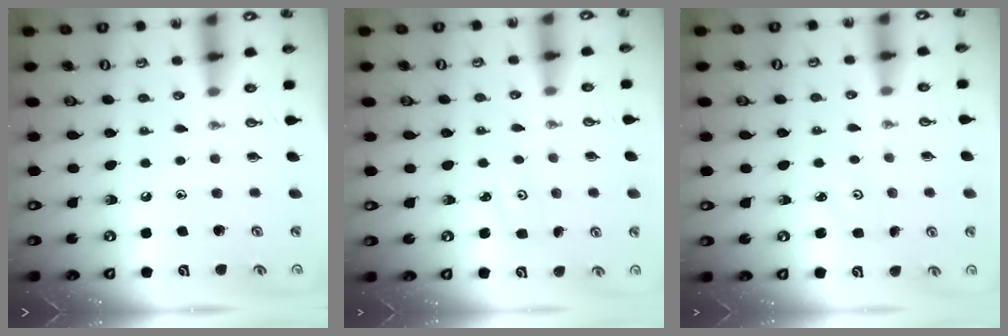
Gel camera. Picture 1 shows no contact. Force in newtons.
{"total": 3.1, "press": 3.1, "slide": 0.3}
{"total": 2.6, "press": 2.6, "slide": 0.4}